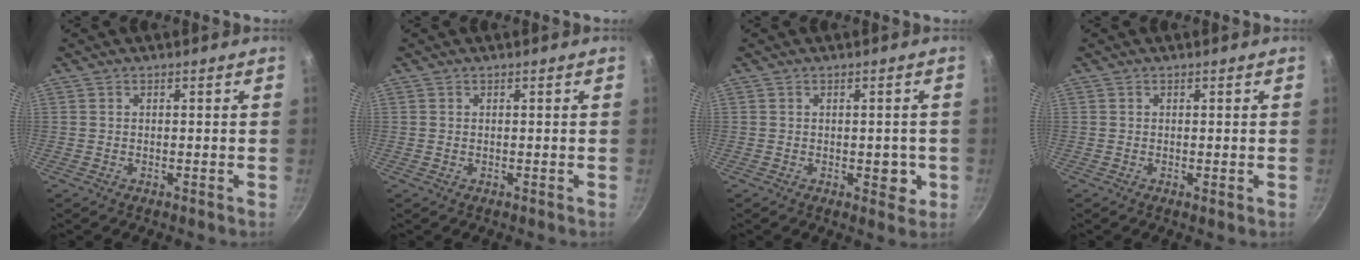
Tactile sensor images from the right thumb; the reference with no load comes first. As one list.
[{"total": 0.0}, {"total": 4.0, "force": [-0.7, 2.3, 3.2], "torque": [-0.017, 0.002, -0.008]}, {"total": 0.5, "force": [0.0, 0.1, 0.5], "torque": [-0.008, -0.002, -0.001]}]